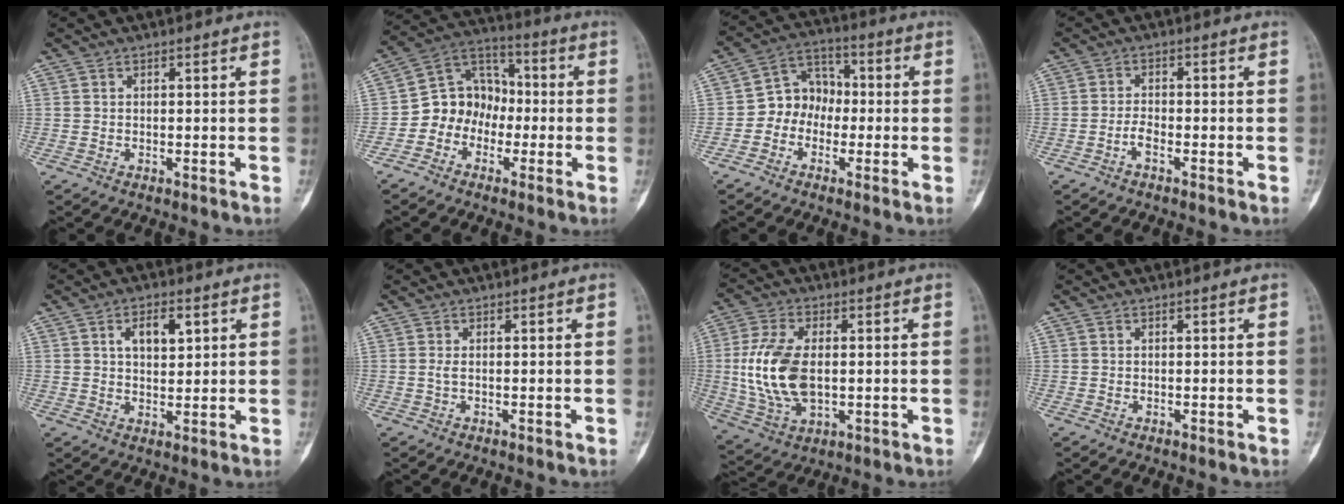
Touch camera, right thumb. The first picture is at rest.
{"total": 9.9, "force": [-2.9, 8.6, 4.0], "torque": [-0.030, 0.060, -0.067]}
{"total": 7.9, "force": [-1.7, 6.7, 3.9], "torque": [-0.029, 0.039, -0.049]}
{"total": 2.1, "force": [-1.3, 0.7, 1.5], "torque": [-0.029, 0.010, -0.028]}
{"total": 6.0, "force": [2.2, 3.2, 4.5], "torque": [-0.059, -0.007, 0.037]}
{"total": 0.7, "force": [0.0, 0.1, 0.7], "torque": [-0.019, -0.003, -0.001]}
{"total": 13.9, "force": [0.1, 7.8, 11.4], "torque": [-0.236, -0.004, 0.009]}
{"total": 0.0}